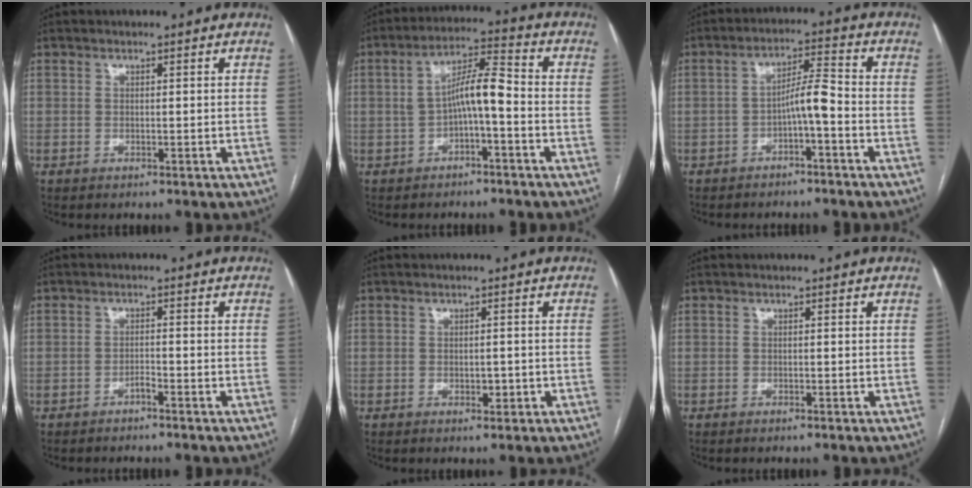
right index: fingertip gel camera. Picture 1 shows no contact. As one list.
[{"total": 7.0, "force": [-1.1, 1.5, 6.8], "torque": [-0.120, 0.031, -0.019]}, {"total": 5.1, "force": [-1.9, 0.5, 4.7], "torque": [-0.079, 0.018, -0.030]}, {"total": 1.2, "force": [-1.0, 0.1, 0.7], "torque": [-0.013, 0.003, -0.018]}, {"total": 1.7, "force": [-0.4, 1.0, 1.3], "torque": [-0.018, -0.001, -0.001]}, {"total": 0.0}]